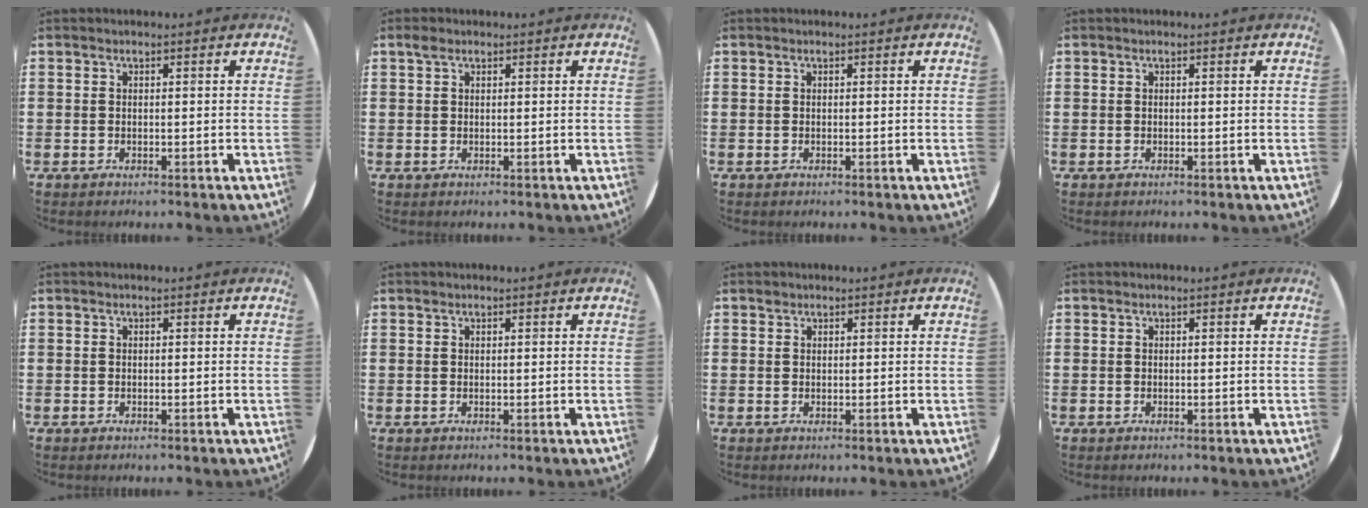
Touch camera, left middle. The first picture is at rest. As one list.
[{"total": 1.1, "force": [0.7, 0.7, 0.4], "torque": [-0.002, 0.002, 0.012]}, {"total": 0.0}, {"total": 0.0}, {"total": 0.0}, {"total": 0.0}, {"total": 0.5, "force": [0.5, 0.2, 0.0], "torque": [0.001, 0.004, 0.009]}, {"total": 0.0}]